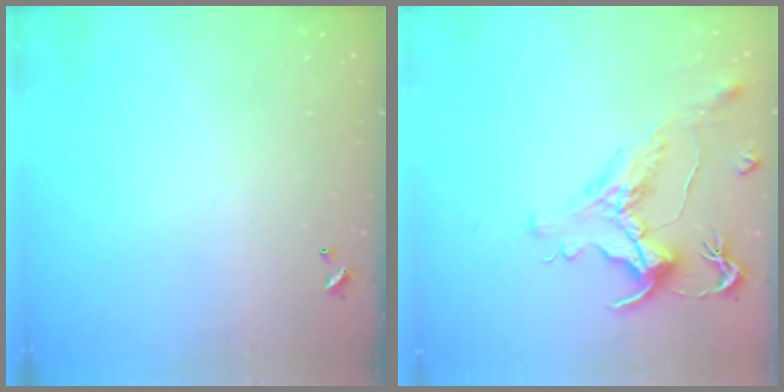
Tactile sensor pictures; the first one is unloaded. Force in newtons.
{"total": 1.6, "press": 1.0, "slide": 1.3}